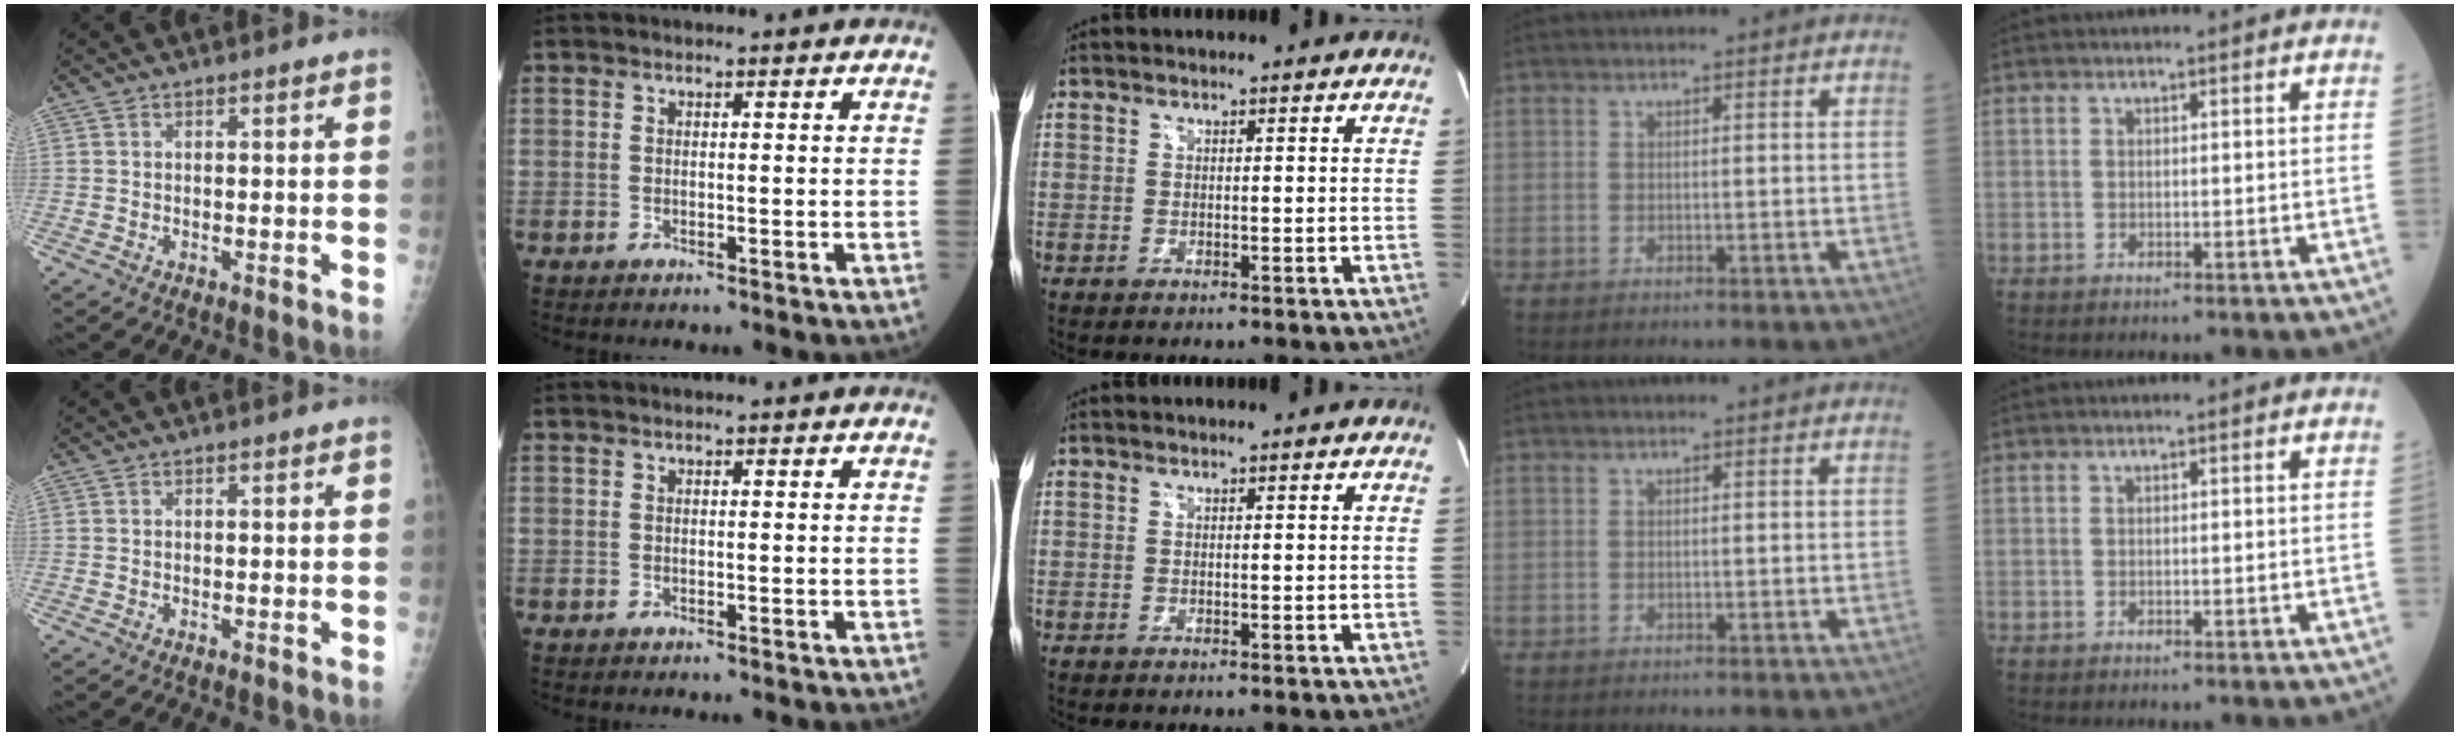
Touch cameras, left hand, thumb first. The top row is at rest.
{}